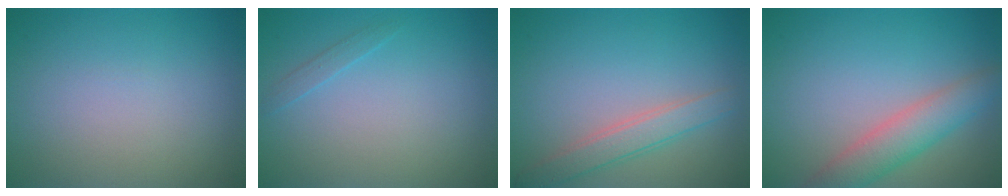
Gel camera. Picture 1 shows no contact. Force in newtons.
{"total": 0.8, "press": 0.8, "slide": 0.1}
{"total": 2.7, "press": 2.7, "slide": 0.1}
{"total": 4.3, "press": 4.3, "slide": 0.2}